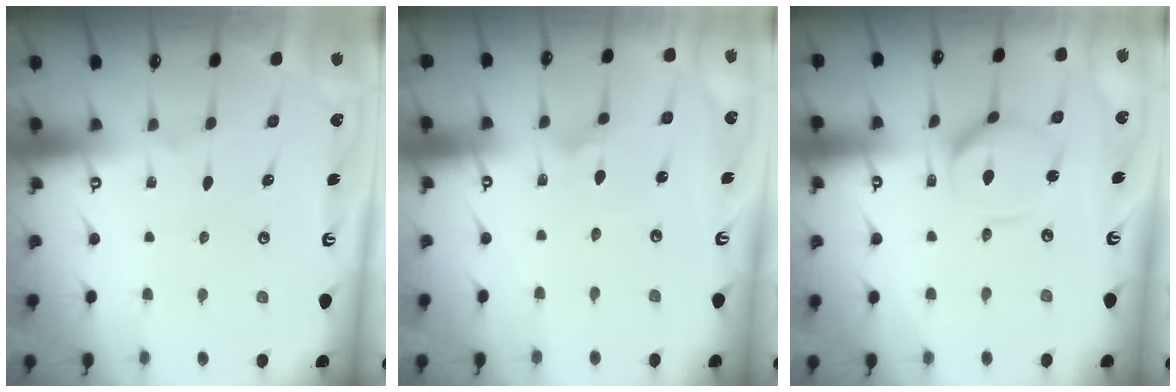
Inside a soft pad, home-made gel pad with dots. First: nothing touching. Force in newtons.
{"total": 1.5, "press": 1.5, "slide": 0.0}
{"total": 9.0, "press": 9.0, "slide": 0.9}